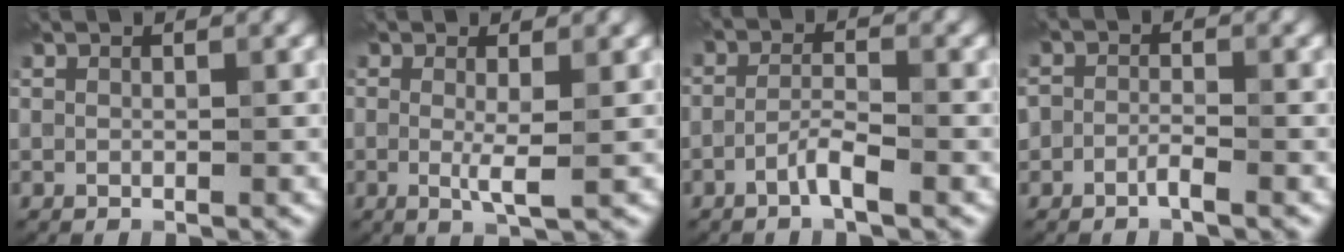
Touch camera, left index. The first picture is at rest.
{"total": 2.3, "force": [-0.1, 0.3, 2.3], "torque": [-0.044, -0.008, -0.002]}
{"total": 2.2, "force": [-1.3, 0.4, 1.7], "torque": [-0.034, 0.007, -0.030]}
{"total": 1.2, "force": [-0.9, 0.4, 0.7], "torque": [-0.014, 0.004, -0.020]}